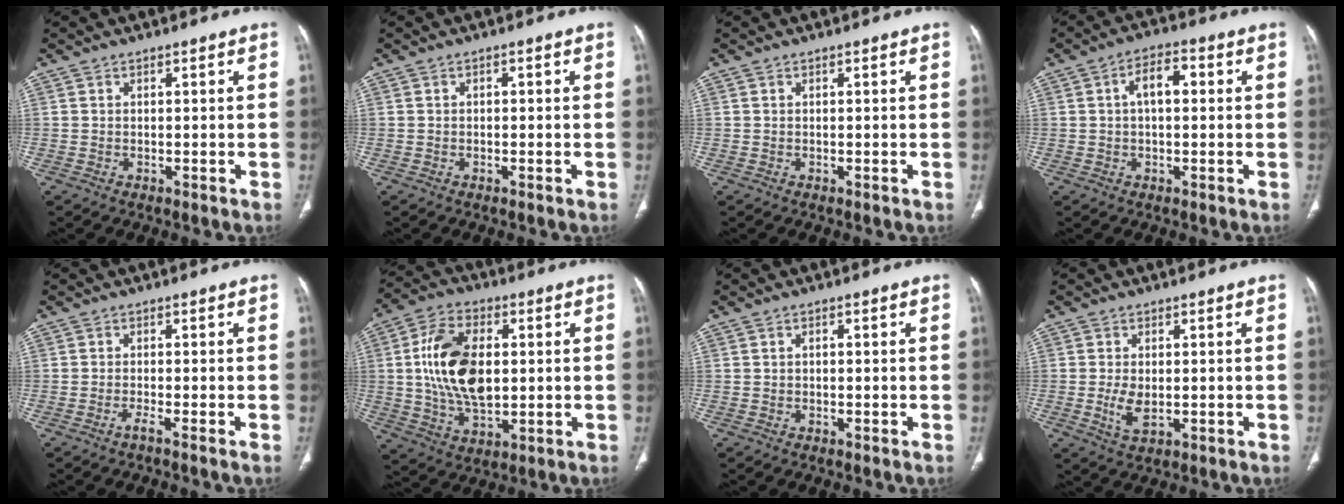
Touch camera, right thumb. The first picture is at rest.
{"total": 0.5, "force": [-0.1, 0.4, 0.3], "torque": [-0.001, 0.002, -0.005]}
{"total": 0.0}
{"total": 5.6, "force": [0.8, 3.0, 4.7], "torque": [-0.078, 0.020, 0.006]}
{"total": 1.4, "force": [-0.9, -0.6, 0.8], "torque": [-0.016, 0.000, -0.021]}
{"total": 16.0, "force": [1.6, 9.4, 12.9], "torque": [-0.231, 0.003, 0.031]}
{"total": 0.6, "force": [0.0, 0.4, 0.4], "torque": [-0.007, 0.001, -0.002]}
{"total": 4.4, "force": [-0.5, 2.4, 3.7], "torque": [-0.074, -0.008, -0.003]}